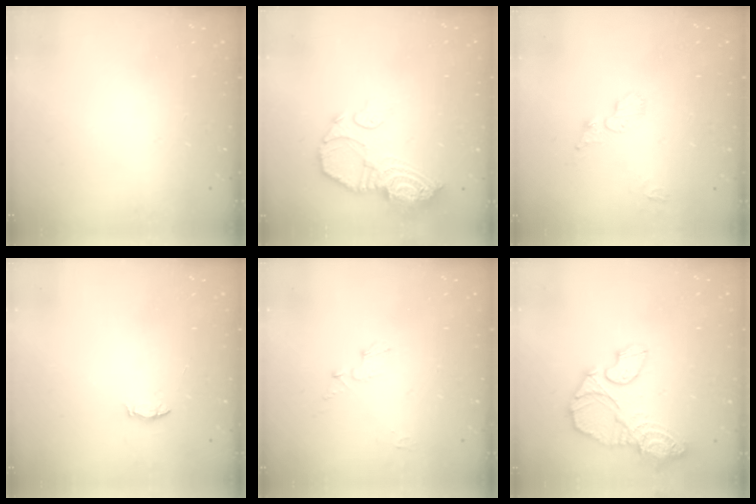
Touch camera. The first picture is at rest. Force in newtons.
{"total": 12.7, "press": 12.6, "slide": 1.1}
{"total": 5.4, "press": 5.4, "slide": 0.2}
{"total": 3.5, "press": 3.5, "slide": 0.4}
{"total": 4.6, "press": 4.5, "slide": 0.5}
{"total": 15.9, "press": 15.9, "slide": 1.5}